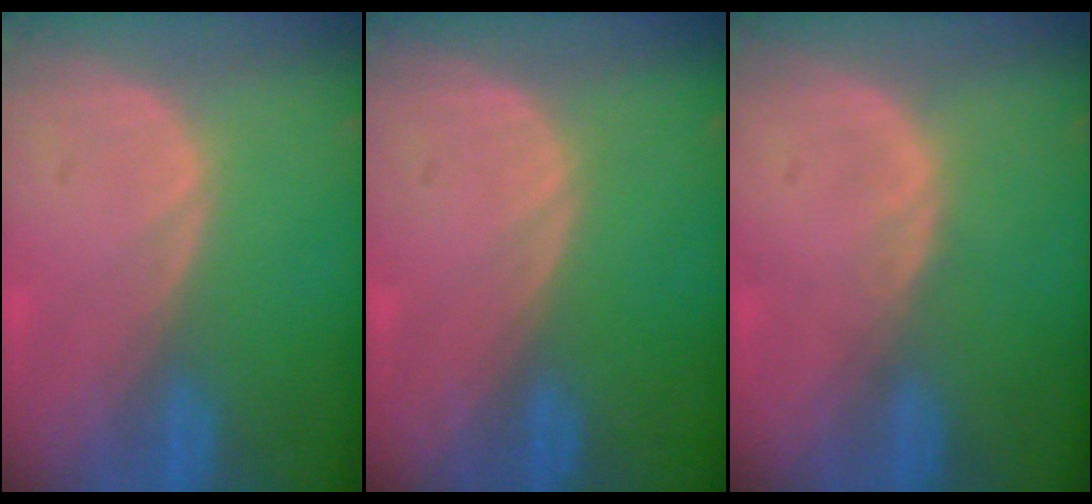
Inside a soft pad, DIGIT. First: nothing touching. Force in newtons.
{"total": 0.0}
{"total": 0.7, "press": 0.6, "slide": 0.2}